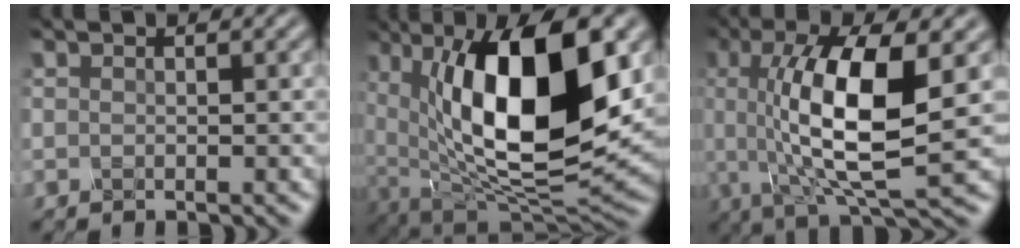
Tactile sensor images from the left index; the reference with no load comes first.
{"total": 14.4, "force": [2.7, 6.1, 12.8], "torque": [-0.202, -0.012, 0.047]}
{"total": 10.2, "force": [0.3, 3.2, 9.7], "torque": [-0.169, -0.002, 0.010]}